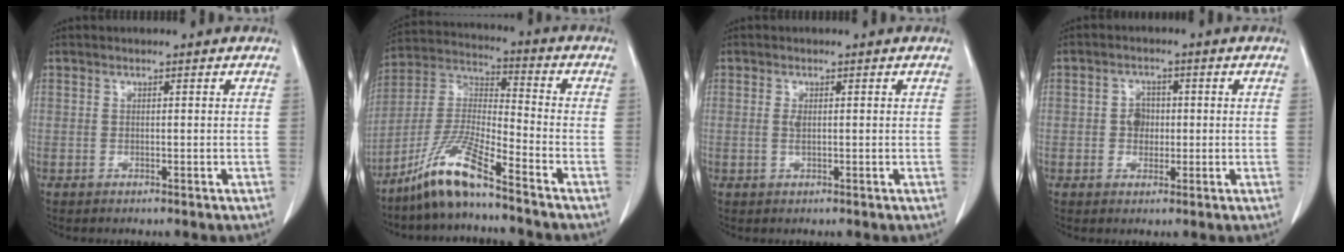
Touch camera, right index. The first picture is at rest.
{"total": 11.1, "force": [-8.3, 0.2, 7.3], "torque": [-0.161, -0.013, -0.164]}
{"total": 1.1, "force": [0.0, 0.3, 1.1], "torque": [-0.026, -0.001, 0.000]}
{"total": 3.0, "force": [-0.2, 2.4, 1.7], "torque": [-0.024, 0.007, -0.005]}